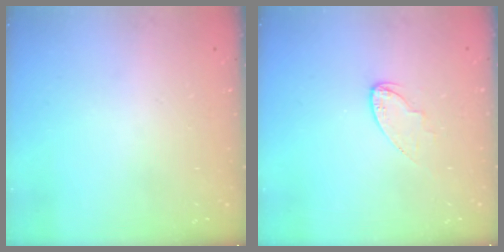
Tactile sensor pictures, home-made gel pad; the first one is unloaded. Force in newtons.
{"total": 5.3, "press": 5.3, "slide": 0.5}